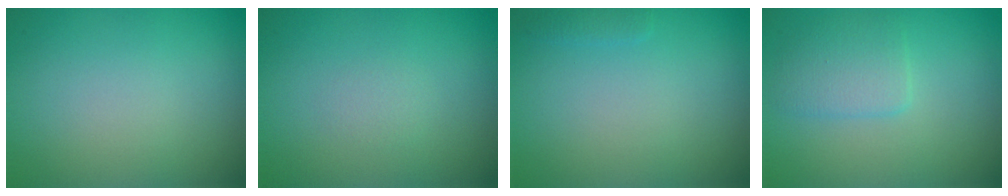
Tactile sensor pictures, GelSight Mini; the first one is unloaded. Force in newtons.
{"total": 0.6, "press": 0.6, "slide": 0.0}
{"total": 0.7, "press": 0.7, "slide": 0.1}
{"total": 2.4, "press": 2.3, "slide": 0.2}